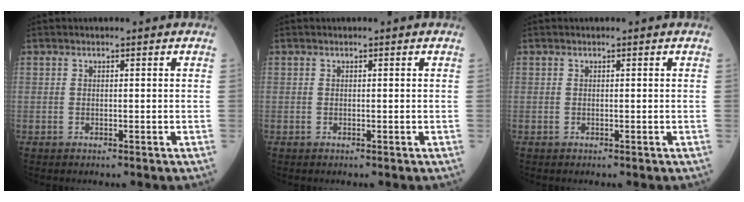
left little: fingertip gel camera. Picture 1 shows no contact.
{"total": 0.0}
{"total": 0.0}